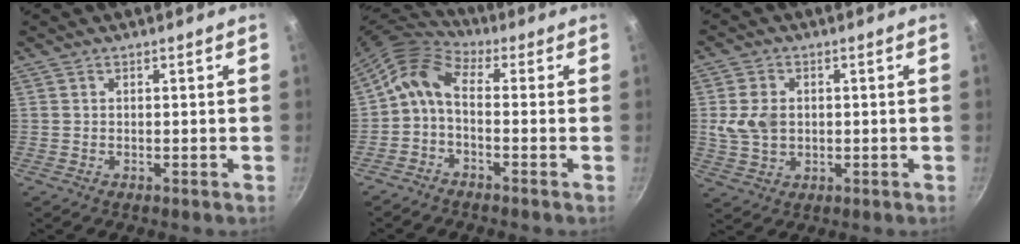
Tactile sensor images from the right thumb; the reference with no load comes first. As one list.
[{"total": 7.8, "force": [-0.5, 4.7, 6.2], "torque": [-0.133, 0.032, -0.026]}, {"total": 7.1, "force": [0.7, 5.5, 4.5], "torque": [-0.075, -0.003, 0.015]}]